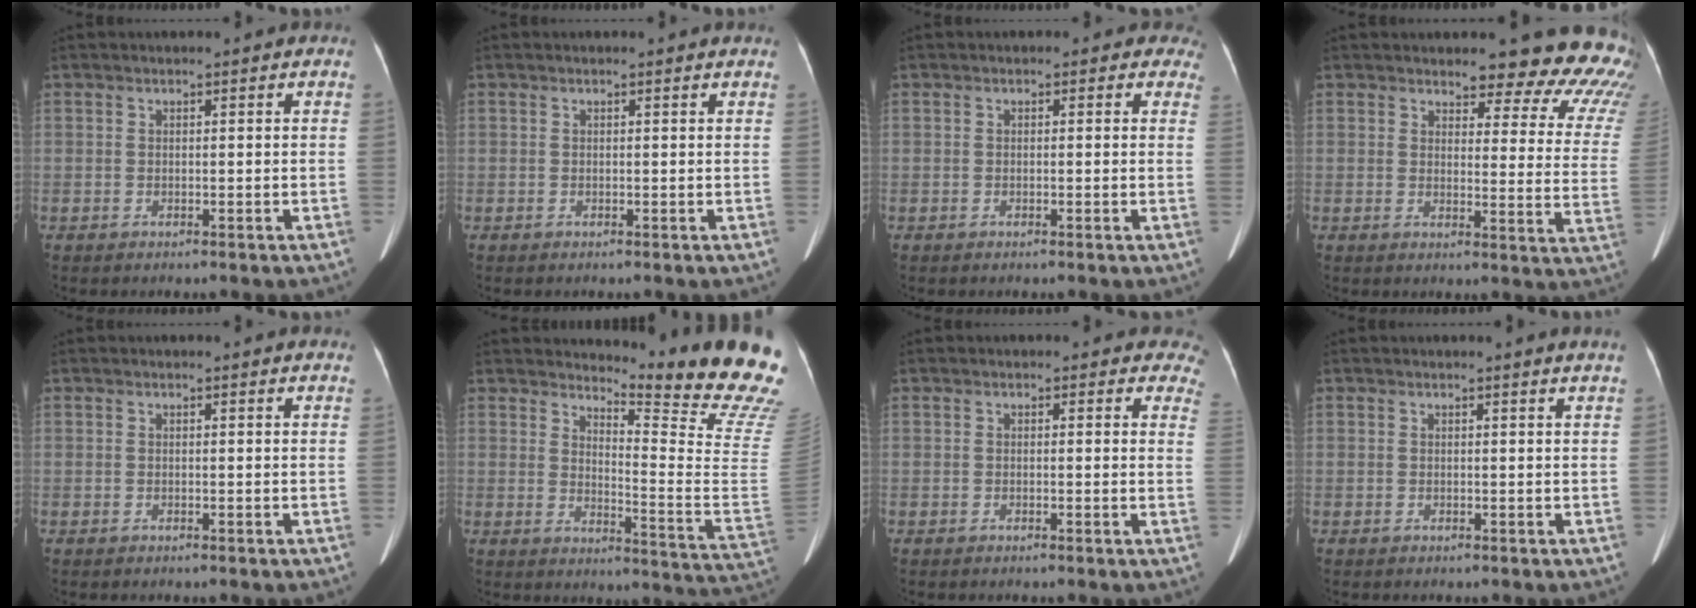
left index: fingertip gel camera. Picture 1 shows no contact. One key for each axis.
{"total": 1.1, "fx": 1.0, "fy": 0.3, "fz": 0.1, "tx": -0.016, "ty": 0.005, "tz": 0.005}
{"total": 2.2, "fx": 1.6, "fy": 1.5, "fz": 0.3, "tx": 0.020, "ty": -0.003, "tz": -0.008}
{"total": 17.3, "fx": 16.3, "fy": 4.1, "fz": 4.1, "tx": -0.011, "ty": -0.106, "tz": 0.149}
{"total": 1.9, "fx": 1.8, "fy": 0.3, "fz": 0.4, "tx": -0.014, "ty": 0.003, "tz": 0.010}
{"total": 19.8, "fx": 18.6, "fy": -0.4, "fz": 6.7, "tx": -0.102, "ty": -0.165, "tz": 0.211}
{"total": 4.4, "fx": 3.8, "fy": 2.0, "fz": 0.6, "tx": 0.028, "ty": -0.010, "tz": 0.005}
{"total": 1.8, "fx": 1.7, "fy": -0.3, "fz": 0.4, "tx": -0.014, "ty": -0.009, "tz": 0.011}